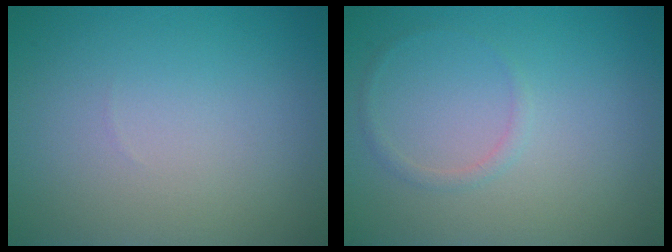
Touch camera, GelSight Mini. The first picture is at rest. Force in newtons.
{"total": 0.8, "press": 0.8, "slide": 0.0}